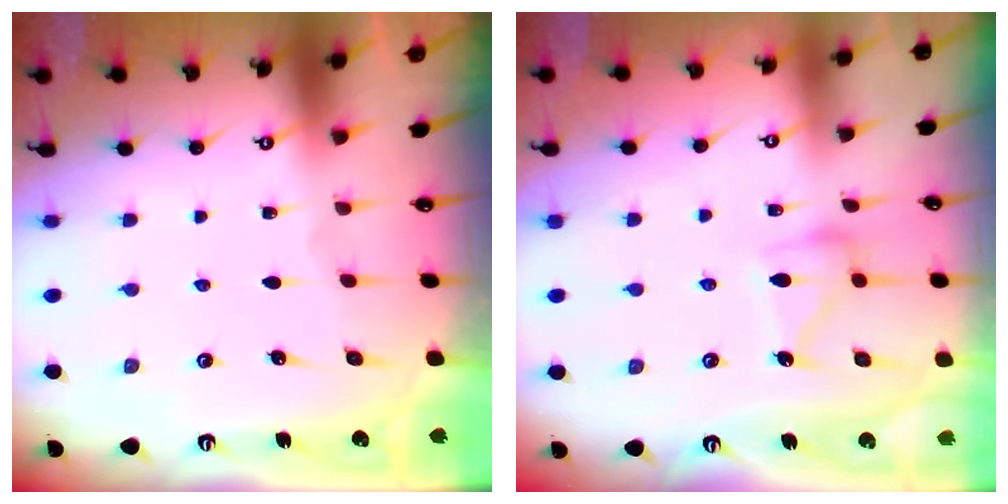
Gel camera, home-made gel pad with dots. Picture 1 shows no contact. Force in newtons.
{"total": 13.1, "press": 13.1, "slide": 0.7}